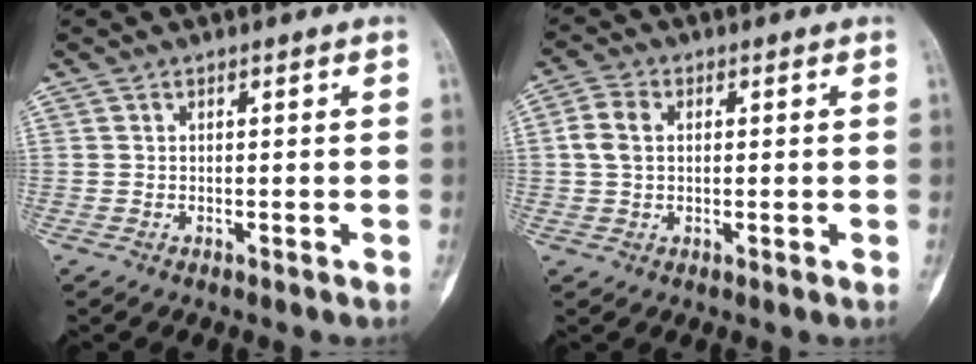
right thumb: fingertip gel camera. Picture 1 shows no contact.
{"total": 4.6, "force": [0.6, 3.4, 3.1], "torque": [-0.066, 0.011, 0.008]}